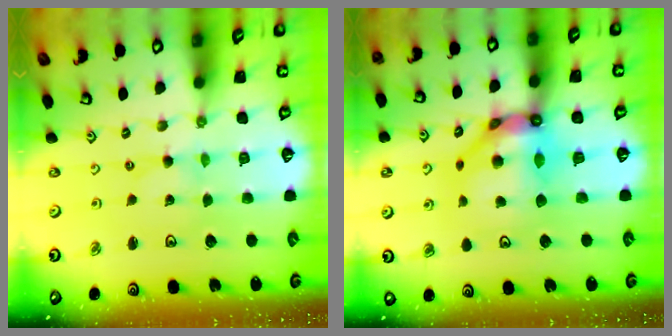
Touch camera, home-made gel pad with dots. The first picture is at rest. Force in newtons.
{"total": 12.1, "press": 12.0, "slide": 1.3}